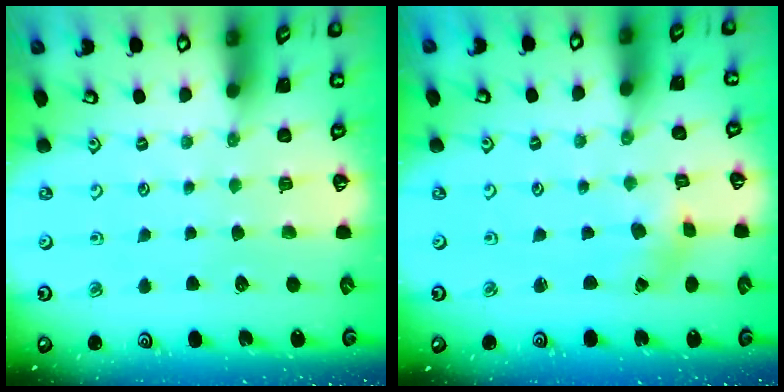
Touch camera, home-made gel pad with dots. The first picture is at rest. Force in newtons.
{"total": 2.2, "press": 2.1, "slide": 0.6}